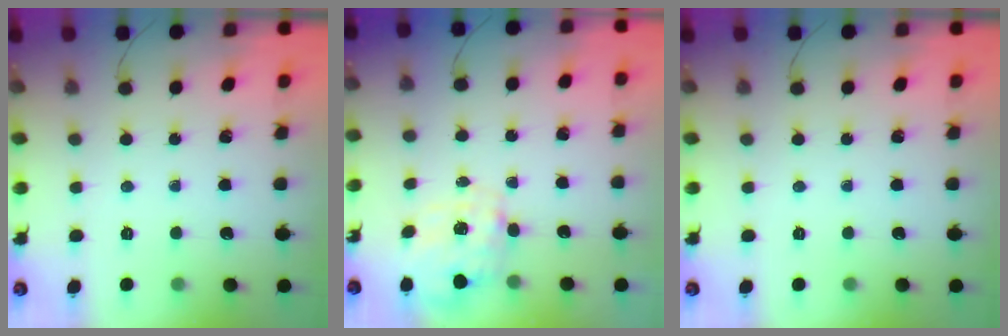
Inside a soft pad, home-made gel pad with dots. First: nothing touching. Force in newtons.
{"total": 2.7, "press": 2.6, "slide": 0.8}
{"total": 0.0}